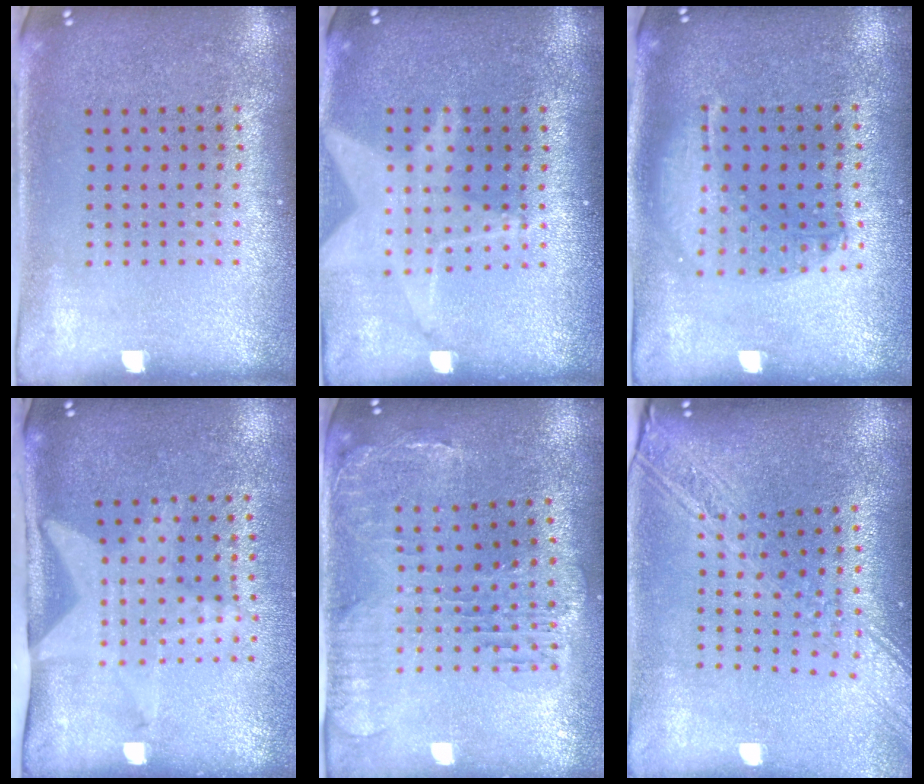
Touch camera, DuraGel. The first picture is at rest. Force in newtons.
{"total": 1.7, "press": 1.4, "slide": 1.0}
{"total": 1.3, "press": 1.3, "slide": 0.4}
{"total": 2.1, "press": 1.5, "slide": 1.4}
{"total": 1.2, "press": 1.1, "slide": 0.4}
{"total": 2.6, "press": 2.1, "slide": 1.6}